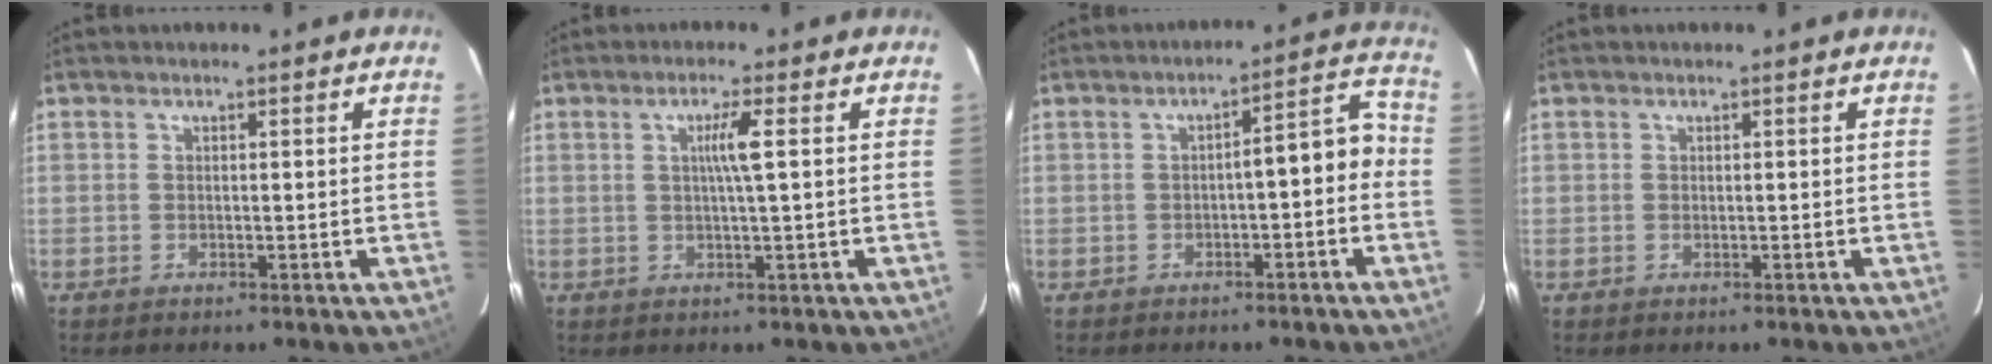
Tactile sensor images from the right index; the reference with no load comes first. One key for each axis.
{"total": 3.4, "fx": 0.6, "fy": -0.6, "fz": 3.3, "tx": -0.063, "ty": -0.002, "tz": 0.010}
{"total": 6.7, "fx": -1.7, "fy": 1.6, "fz": 6.3, "tx": -0.075, "ty": 0.037, "tz": -0.025}
{"total": 0.0}